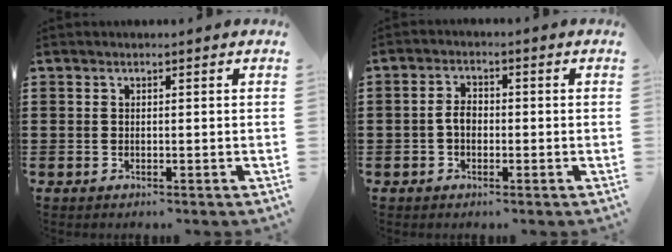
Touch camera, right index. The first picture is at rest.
{"total": 2.9, "force": [-0.6, 1.8, 2.1], "torque": [-0.050, 0.001, -0.015]}